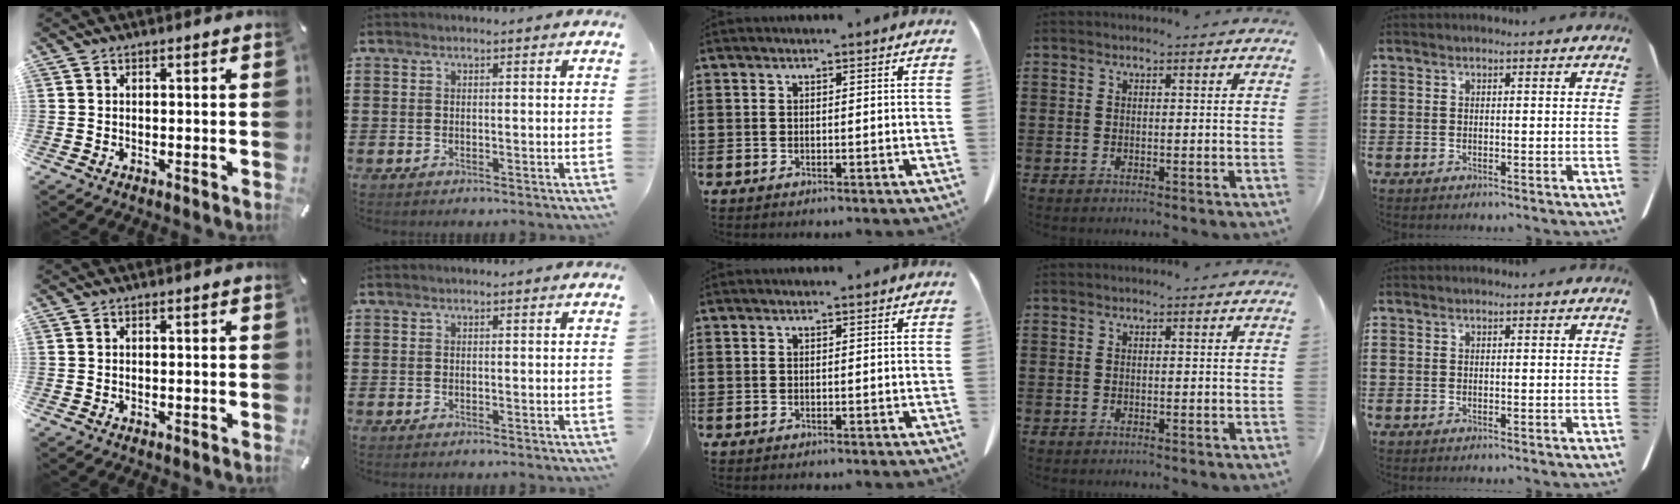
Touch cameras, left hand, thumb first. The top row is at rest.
{}